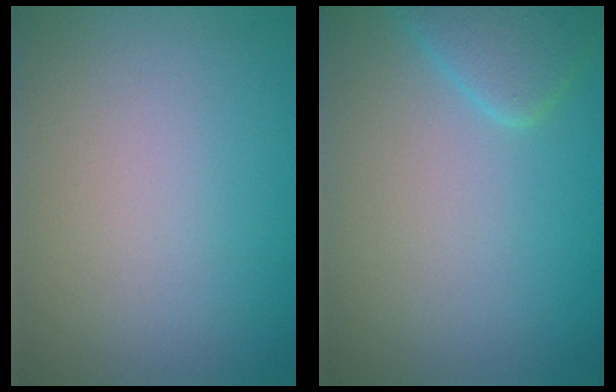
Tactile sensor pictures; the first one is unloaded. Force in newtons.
{"total": 2.7, "press": 2.7, "slide": 0.2}